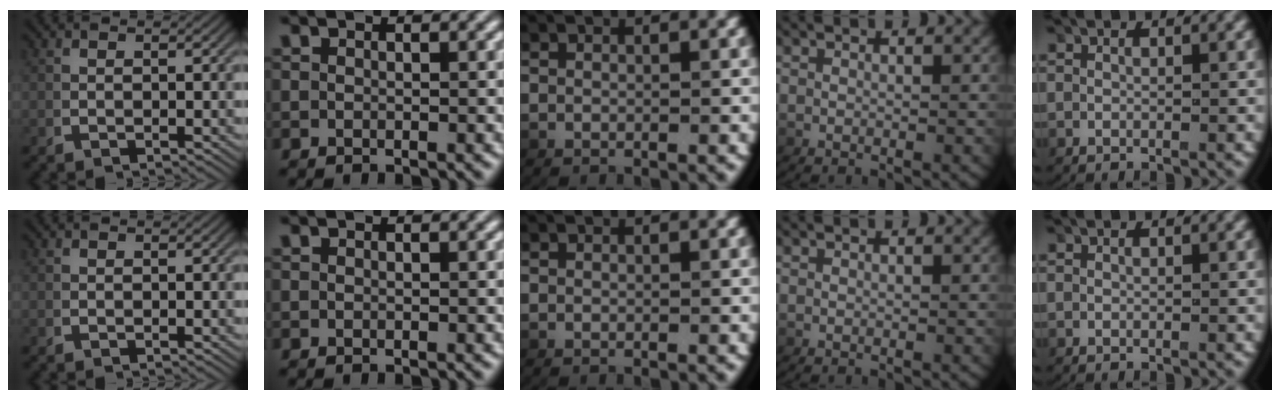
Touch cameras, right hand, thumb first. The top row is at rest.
{}